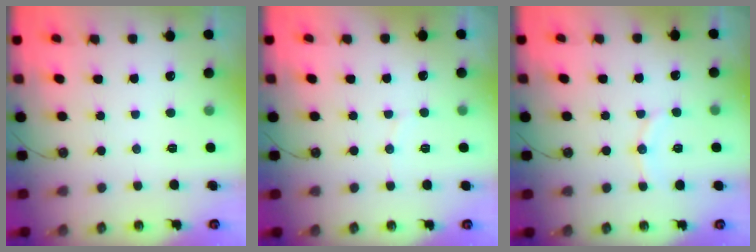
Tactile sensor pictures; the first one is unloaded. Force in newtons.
{"total": 2.2, "press": 2.0, "slide": 0.9}
{"total": 6.9, "press": 6.7, "slide": 1.8}